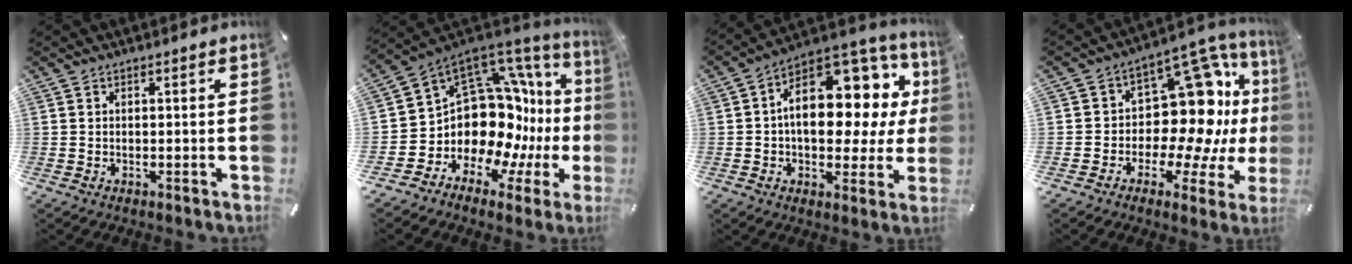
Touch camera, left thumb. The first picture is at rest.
{"total": 16.6, "force": [-0.4, 13.1, 10.3], "torque": [-0.166, -0.080, 0.033]}
{"total": 17.0, "force": [3.8, 11.0, 12.4], "torque": [-0.161, -0.038, 0.066]}
{"total": 20.0, "force": [3.0, 12.7, 15.2], "torque": [-0.199, -0.045, 0.053]}